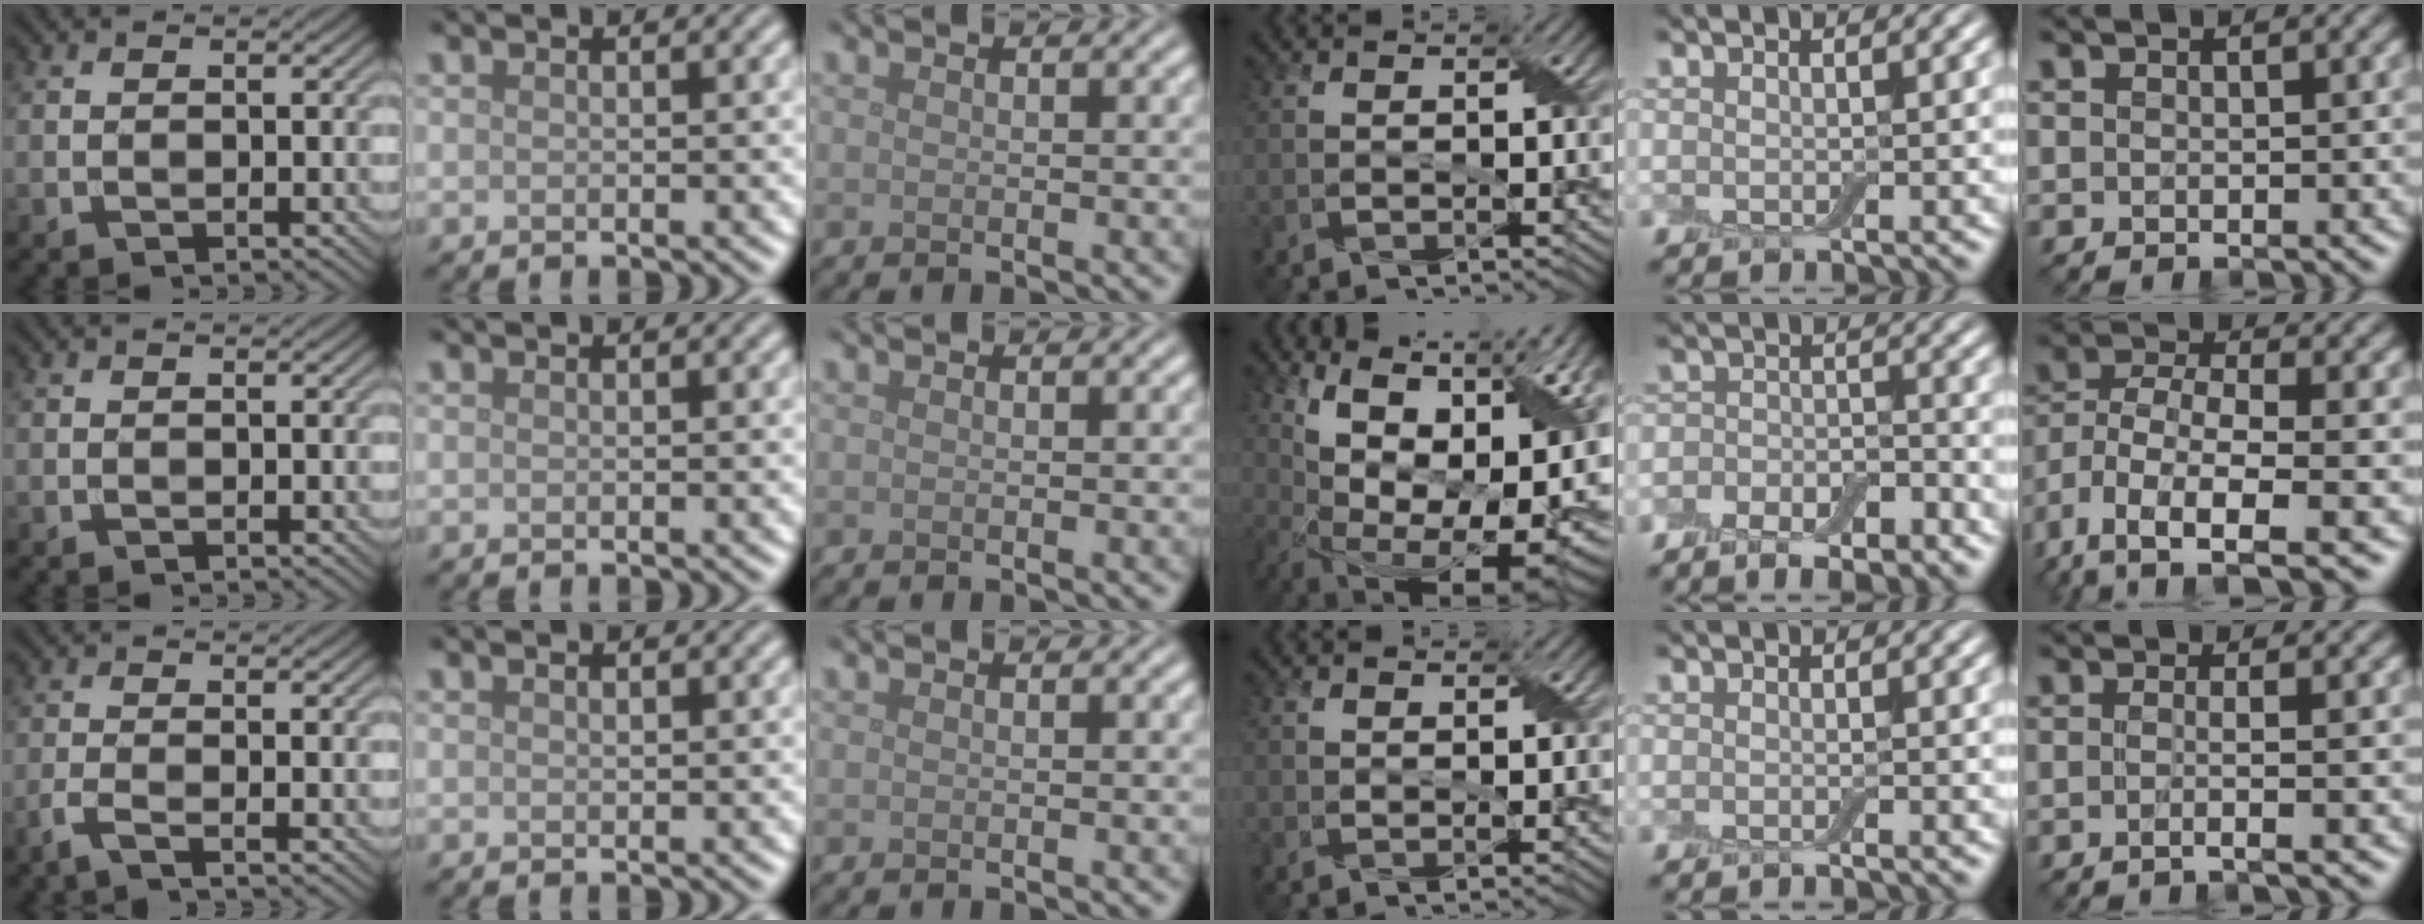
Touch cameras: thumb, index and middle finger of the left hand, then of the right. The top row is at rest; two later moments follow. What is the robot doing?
{"motion": "peel", "object": "bubble wrap"}